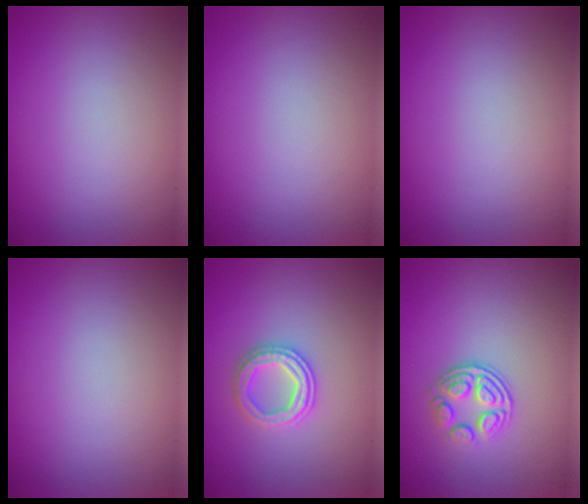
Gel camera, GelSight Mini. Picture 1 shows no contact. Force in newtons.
{"total": 0.0}
{"total": 0.0}
{"total": 0.0}
{"total": 3.3, "press": 3.2, "slide": 0.6}
{"total": 3.2, "press": 2.4, "slide": 2.2}